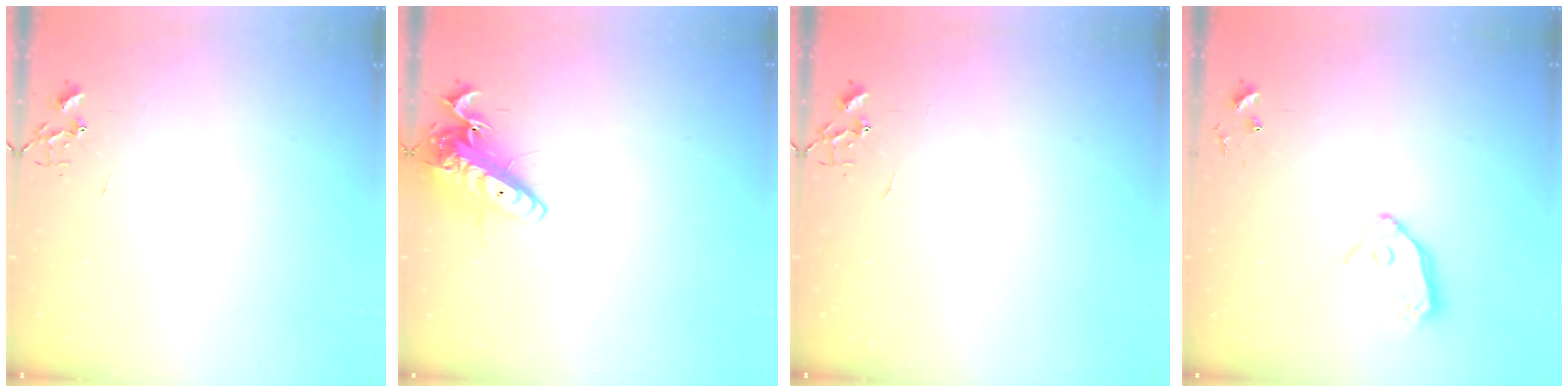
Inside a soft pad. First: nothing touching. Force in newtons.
{"total": 13.9, "press": 13.7, "slide": 2.5}
{"total": 0.0}
{"total": 9.6, "press": 9.6, "slide": 1.0}